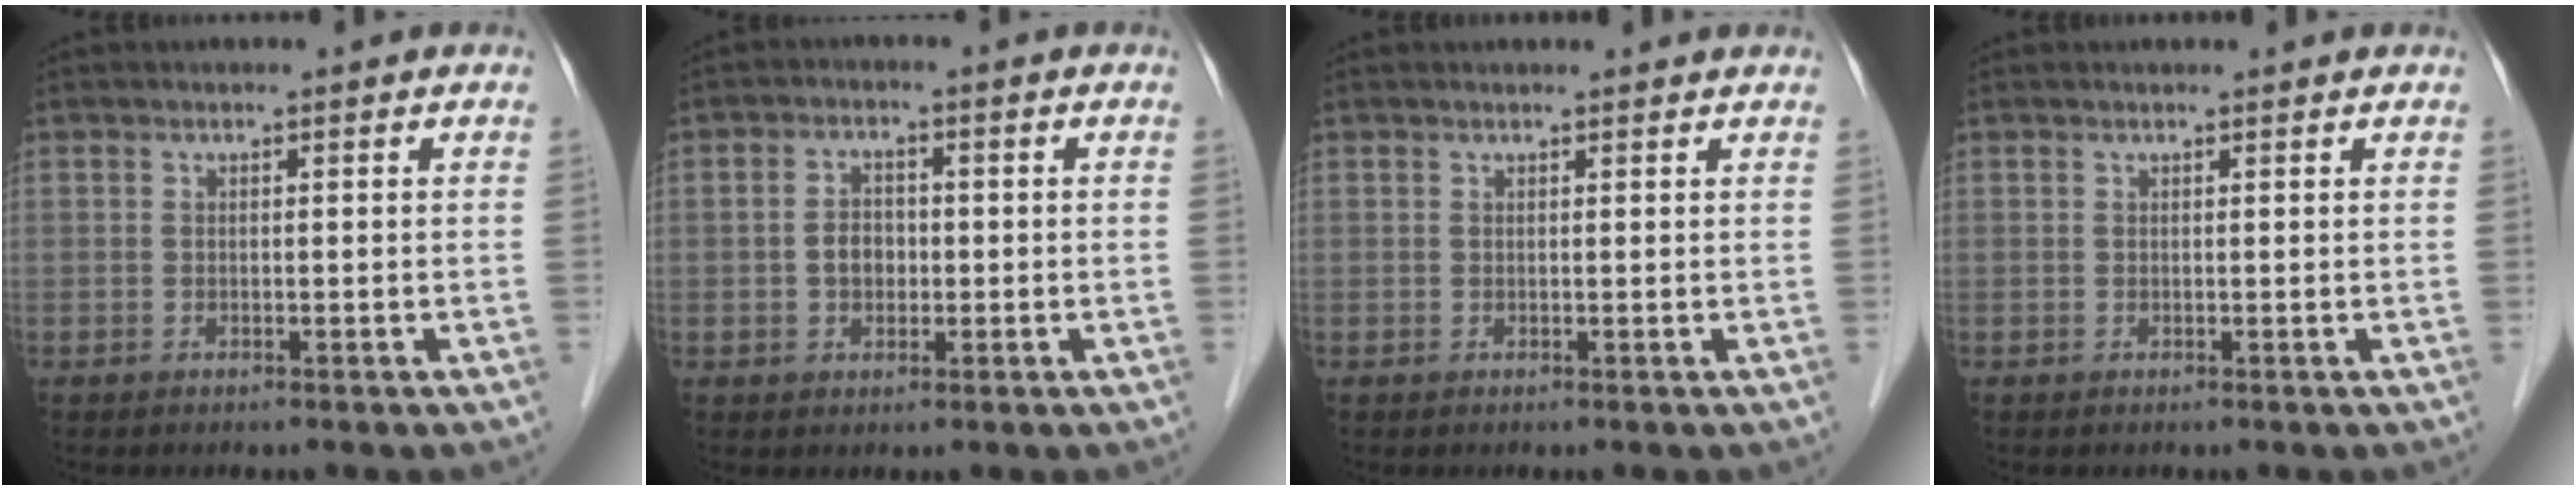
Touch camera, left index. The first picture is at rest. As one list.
[{"total": 3.7, "force": [-0.4, 2.6, 2.5], "torque": [-0.054, 0.010, -0.006]}, {"total": 3.0, "force": [2.9, 0.3, 0.8], "torque": [-0.014, 0.016, 0.030]}, {"total": 1.2, "force": [1.1, 0.1, 0.3], "torque": [-0.010, 0.011, 0.017]}]